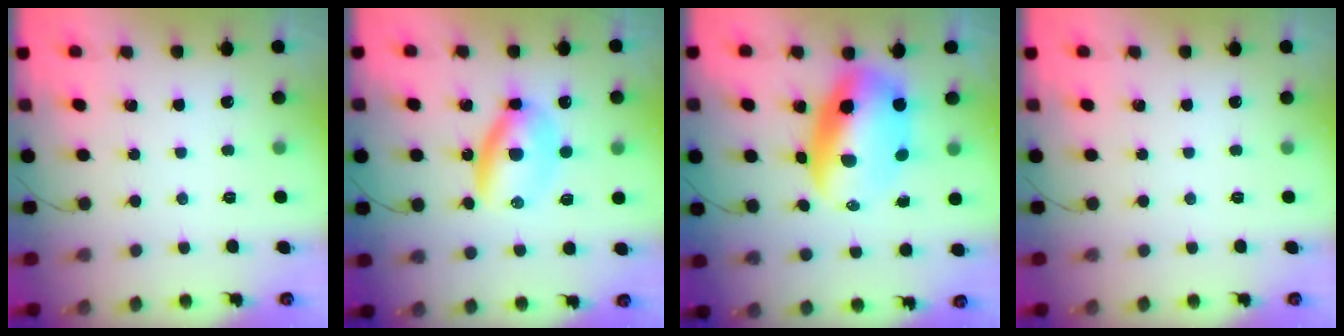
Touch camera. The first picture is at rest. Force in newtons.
{"total": 7.0, "press": 7.0, "slide": 0.9}
{"total": 12.5, "press": 12.0, "slide": 3.4}
{"total": 0.0}